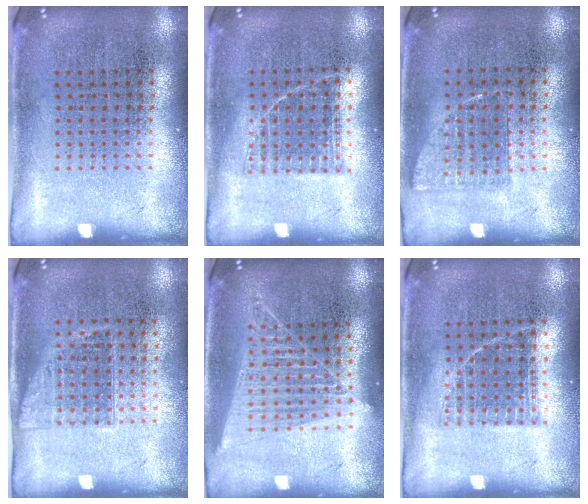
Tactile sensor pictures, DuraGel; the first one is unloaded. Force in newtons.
{"total": 0.8, "press": 0.7, "slide": 0.3}
{"total": 0.7, "press": 0.7, "slide": 0.3}
{"total": 1.1, "press": 0.9, "slide": 0.6}
{"total": 1.5, "press": 1.4, "slide": 0.6}
{"total": 0.8, "press": 0.7, "slide": 0.3}